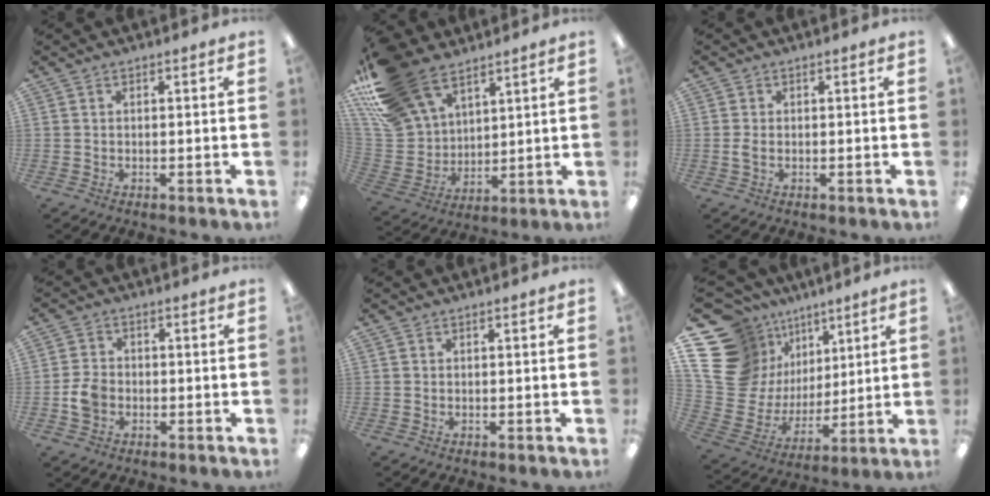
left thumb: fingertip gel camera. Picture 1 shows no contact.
{"total": 21.0, "force": [14.0, 12.1, 9.9], "torque": [-0.233, -0.066, 0.264]}
{"total": 1.6, "force": [-0.2, 0.9, 1.2], "torque": [-0.030, 0.000, -0.006]}
{"total": 4.8, "force": [-1.3, 3.8, 2.7], "torque": [-0.051, 0.007, -0.023]}
{"total": 0.0}
{"total": 19.9, "force": [9.1, 16.2, 7.2], "torque": [-0.159, -0.071, 0.197]}